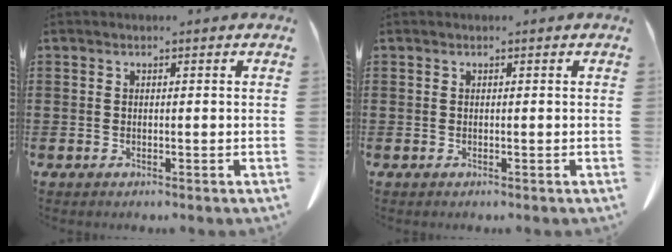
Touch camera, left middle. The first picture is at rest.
{"total": 0.0}